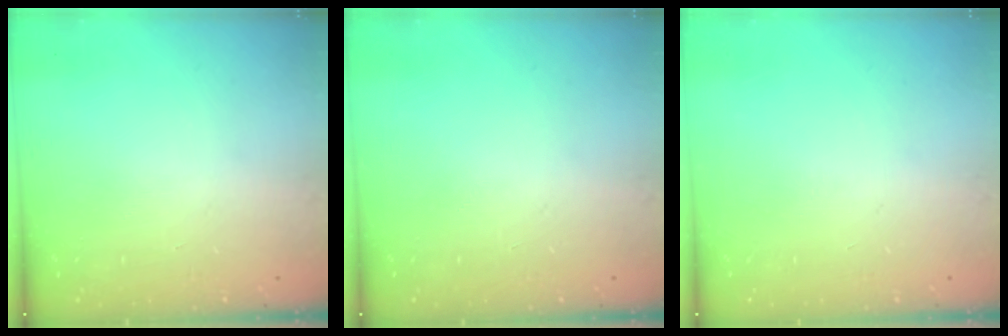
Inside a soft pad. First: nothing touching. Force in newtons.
{"total": 0.0}
{"total": 0.0}